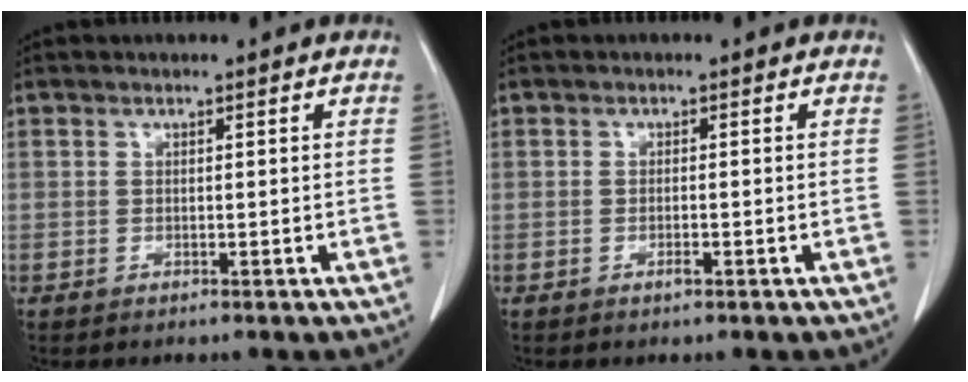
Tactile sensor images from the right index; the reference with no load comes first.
{"total": 1.5, "force": [-0.7, 0.5, 1.2], "torque": [-0.024, 0.000, -0.010]}